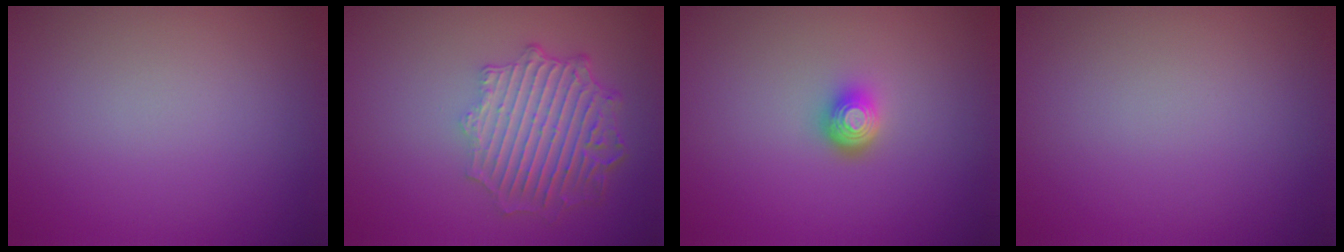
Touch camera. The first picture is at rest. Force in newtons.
{"total": 6.2, "press": 4.8, "slide": 3.8}
{"total": 2.1, "press": 1.5, "slide": 1.5}
{"total": 0.0}